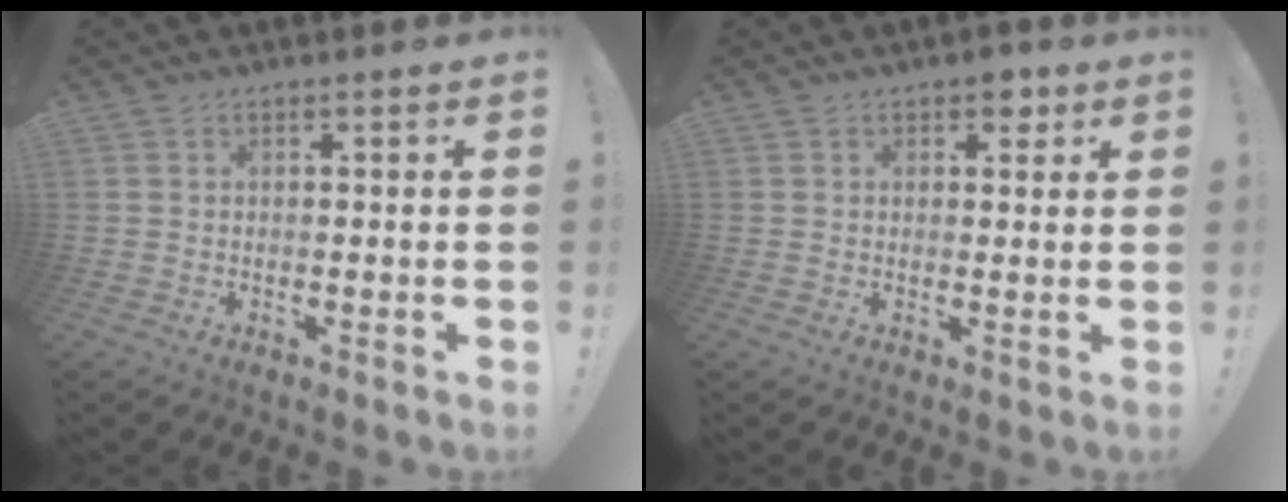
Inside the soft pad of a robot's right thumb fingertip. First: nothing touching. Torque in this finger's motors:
{"motor_torque": [-0.17, 0.11, 0.21, 0.22, -0.04]}